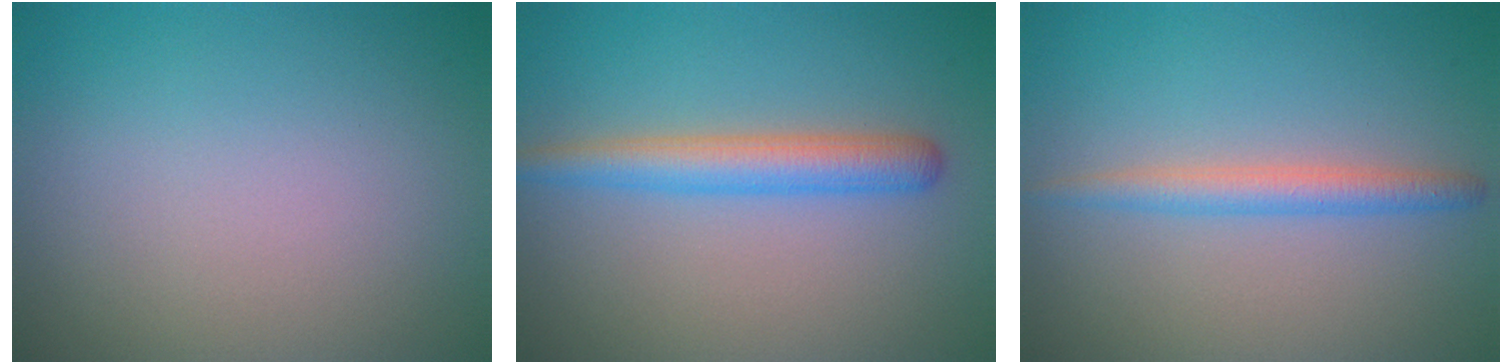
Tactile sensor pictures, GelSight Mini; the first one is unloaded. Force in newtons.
{"total": 3.5, "press": 3.5, "slide": 0.1}
{"total": 2.3, "press": 2.3, "slide": 0.0}